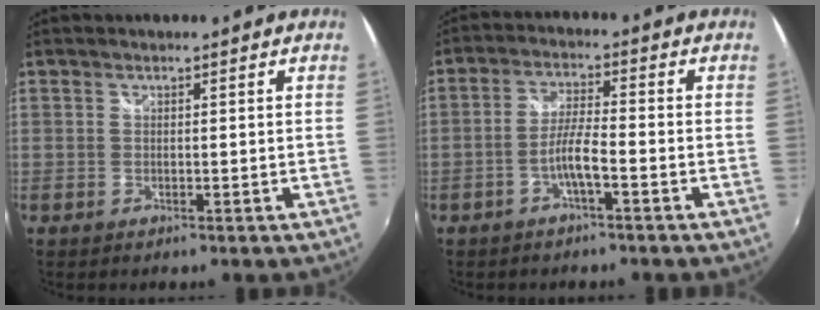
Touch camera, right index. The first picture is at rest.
{"total": 4.7, "force": [-2.4, 0.4, 4.0], "torque": [-0.083, 0.005, -0.044]}